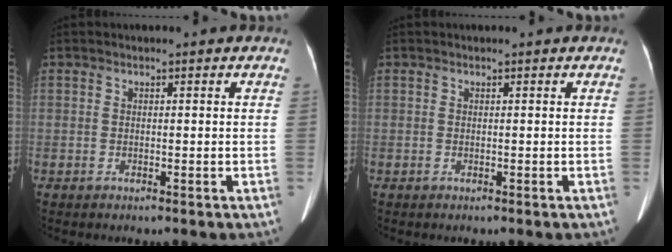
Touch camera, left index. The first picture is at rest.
{"total": 0.0}